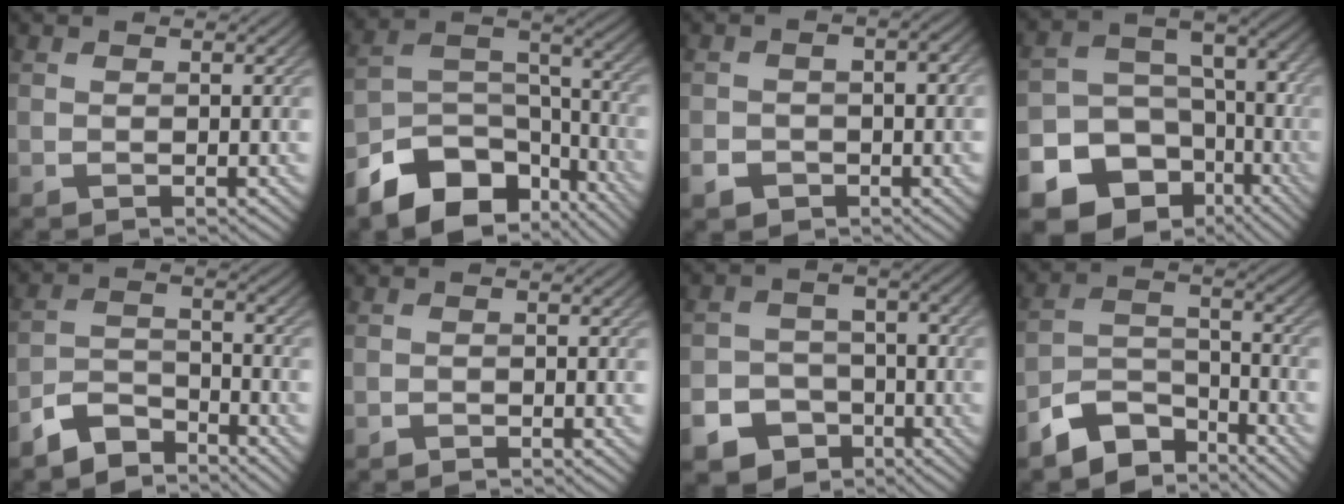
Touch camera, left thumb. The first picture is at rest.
{"total": 12.8, "force": [-8.5, 7.1, 6.5], "torque": [-0.130, -0.023, -0.154]}
{"total": 4.3, "force": [-1.7, 3.3, 2.1], "torque": [-0.025, -0.007, -0.030]}
{"total": 19.6, "force": [-10.0, 15.7, 5.9], "torque": [-0.158, -0.059, -0.143]}
{"total": 6.0, "force": [-5.1, 2.2, 2.2], "torque": [-0.043, -0.003, -0.112]}
{"total": 0.8, "force": [-0.7, 0.3, 0.1], "torque": [0.000, -0.001, -0.014]}
{"total": 11.7, "force": [-6.8, 9.2, 2.6], "torque": [-0.078, -0.036, -0.109]}
{"total": 8.3, "force": [-6.5, 3.8, 3.4], "torque": [-0.065, -0.008, -0.133]}